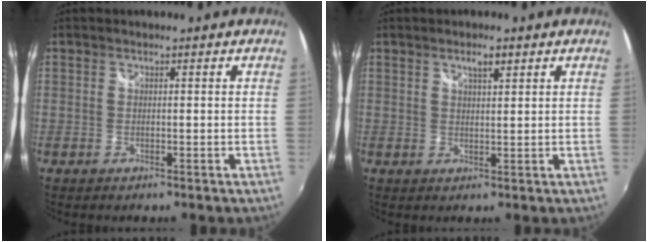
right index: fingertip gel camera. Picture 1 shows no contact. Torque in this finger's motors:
{"motor_torque": [0.01, 0.00, 0.06, 0.03]}